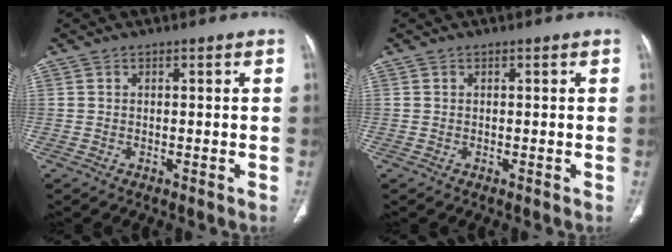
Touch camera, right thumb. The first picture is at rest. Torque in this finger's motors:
{"motor_torque": [-0.29, -0.03, -0.20, 0.05, 0.03]}